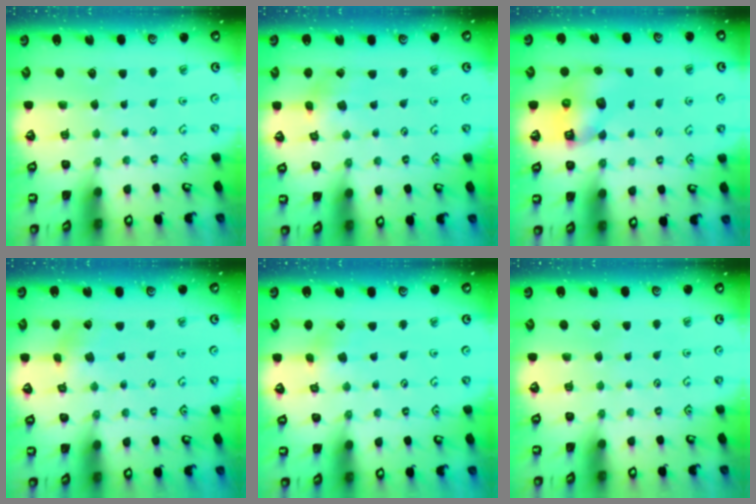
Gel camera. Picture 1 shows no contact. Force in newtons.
{"total": 2.4, "press": 2.3, "slide": 0.5}
{"total": 7.4, "press": 7.3, "slide": 0.9}
{"total": 1.2, "press": 1.2, "slide": 0.2}
{"total": 1.8, "press": 1.8, "slide": 0.2}
{"total": 0.0}